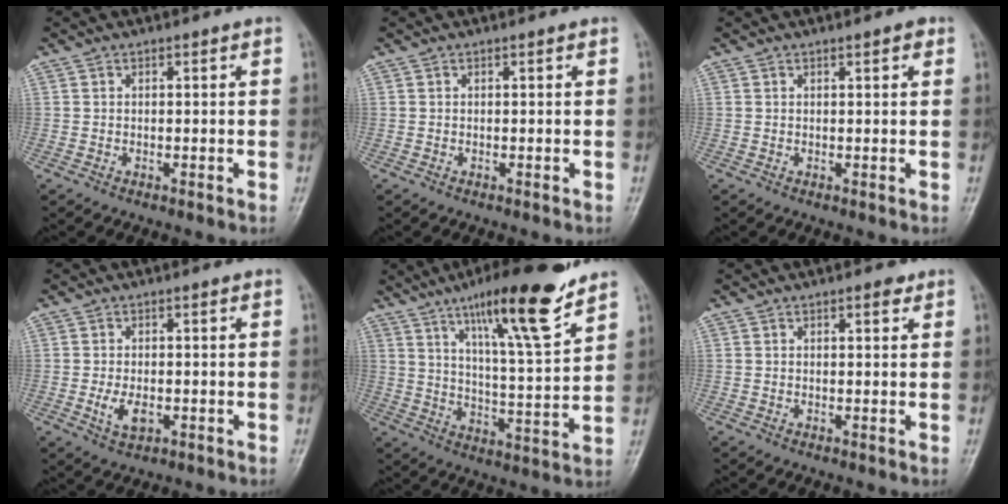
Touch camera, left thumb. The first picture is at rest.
{"total": 0.0}
{"total": 1.3, "force": [0.8, 0.4, 1.0], "torque": [-0.011, 0.000, 0.008]}
{"total": 4.0, "force": [-0.8, 2.2, 3.2], "torque": [-0.057, -0.005, -0.012]}
{"total": 17.6, "force": [11.5, 2.6, 13.0], "torque": [-0.191, -0.062, 0.189]}
{"total": 1.7, "force": [1.0, 0.7, 1.2], "torque": [-0.011, -0.003, 0.012]}